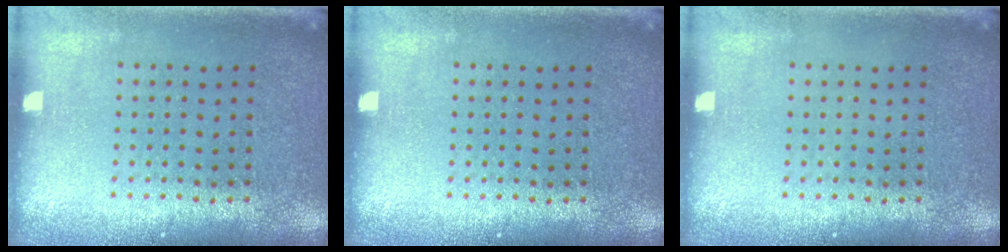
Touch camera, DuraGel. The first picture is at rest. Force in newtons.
{"total": 0.0}
{"total": 0.0}